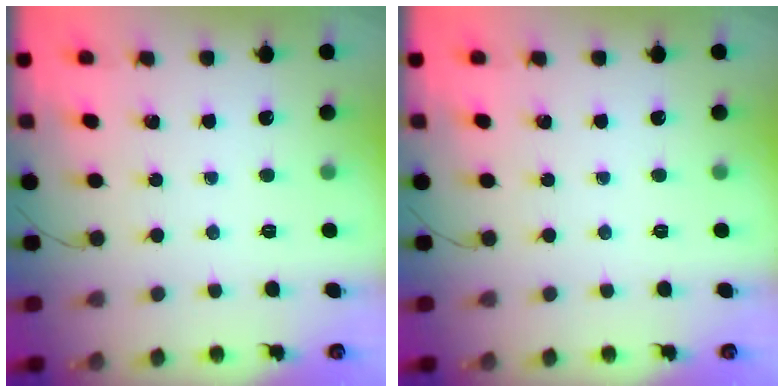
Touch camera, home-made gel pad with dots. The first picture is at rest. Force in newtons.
{"total": 0.0}